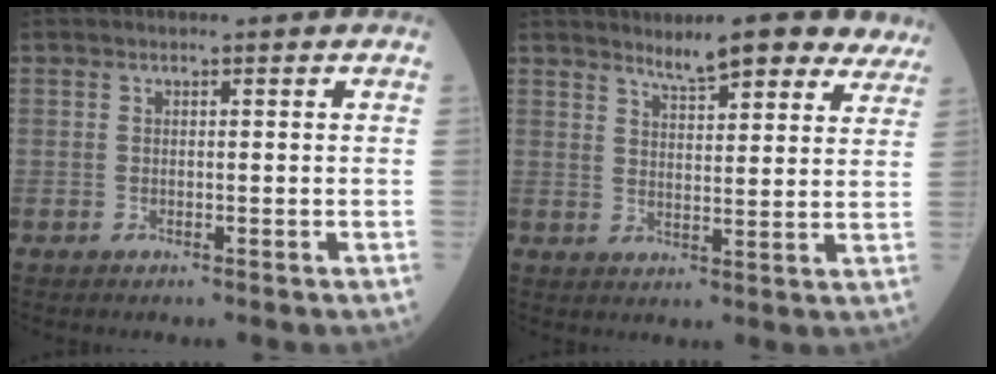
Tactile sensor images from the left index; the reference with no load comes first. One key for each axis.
{"total": 10.4, "fx": 8.8, "fy": 2.2, "fz": 5.1, "tx": -0.056, "ty": 0.003, "tz": 0.105}